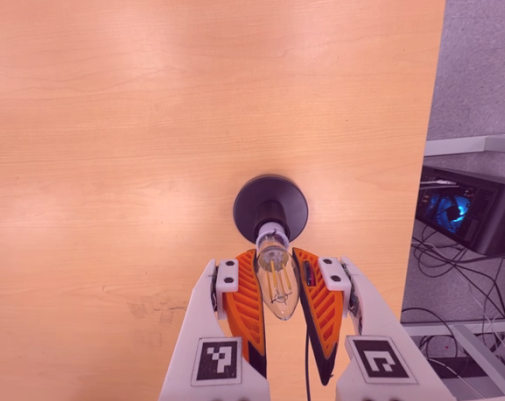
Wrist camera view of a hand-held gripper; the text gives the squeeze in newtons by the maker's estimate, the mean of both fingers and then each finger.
{"total": 23.1, "left": 26.1, "right": 20.0}